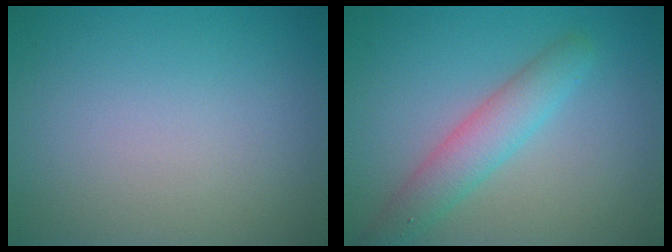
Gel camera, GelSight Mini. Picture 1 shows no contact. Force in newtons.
{"total": 3.6, "press": 3.6, "slide": 0.0}